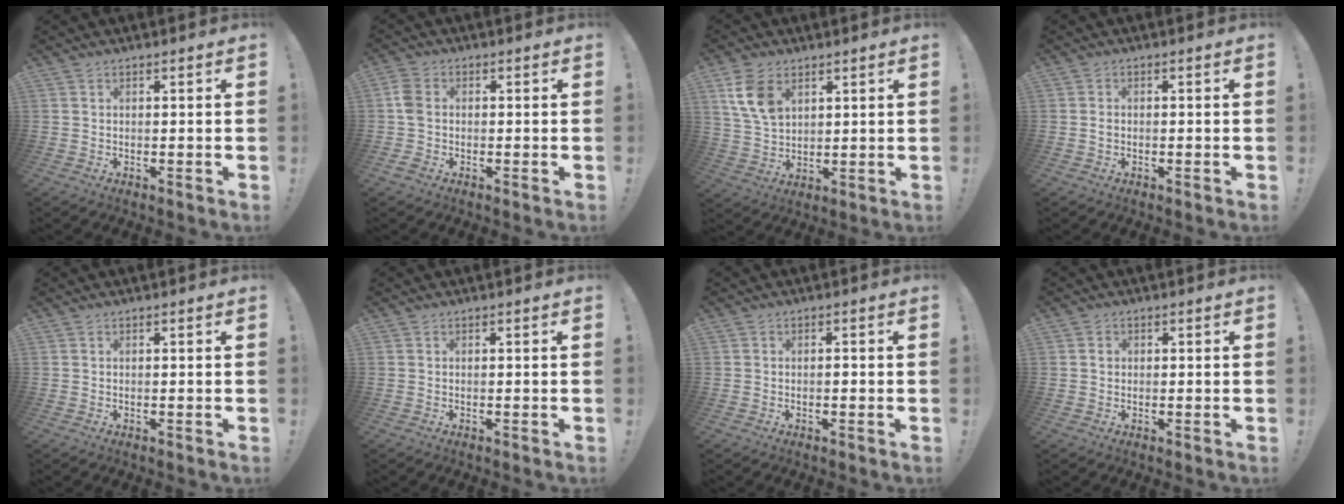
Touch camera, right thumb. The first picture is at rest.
{"total": 5.6, "force": [-0.4, 4.2, 3.7], "torque": [-0.078, 0.007, -0.006]}
{"total": 10.7, "force": [5.1, 7.0, 6.2], "torque": [-0.122, -0.008, 0.102]}
{"total": 0.6, "force": [-0.2, 0.5, 0.4], "torque": [-0.007, 0.003, -0.003]}
{"total": 0.0}
{"total": 0.0}
{"total": 0.8, "force": [-0.5, 0.3, 0.5], "torque": [-0.001, -0.002, -0.010]}
{"total": 1.1, "force": [0.1, 1.1, 0.4], "torque": [0.000, 0.001, -0.001]}